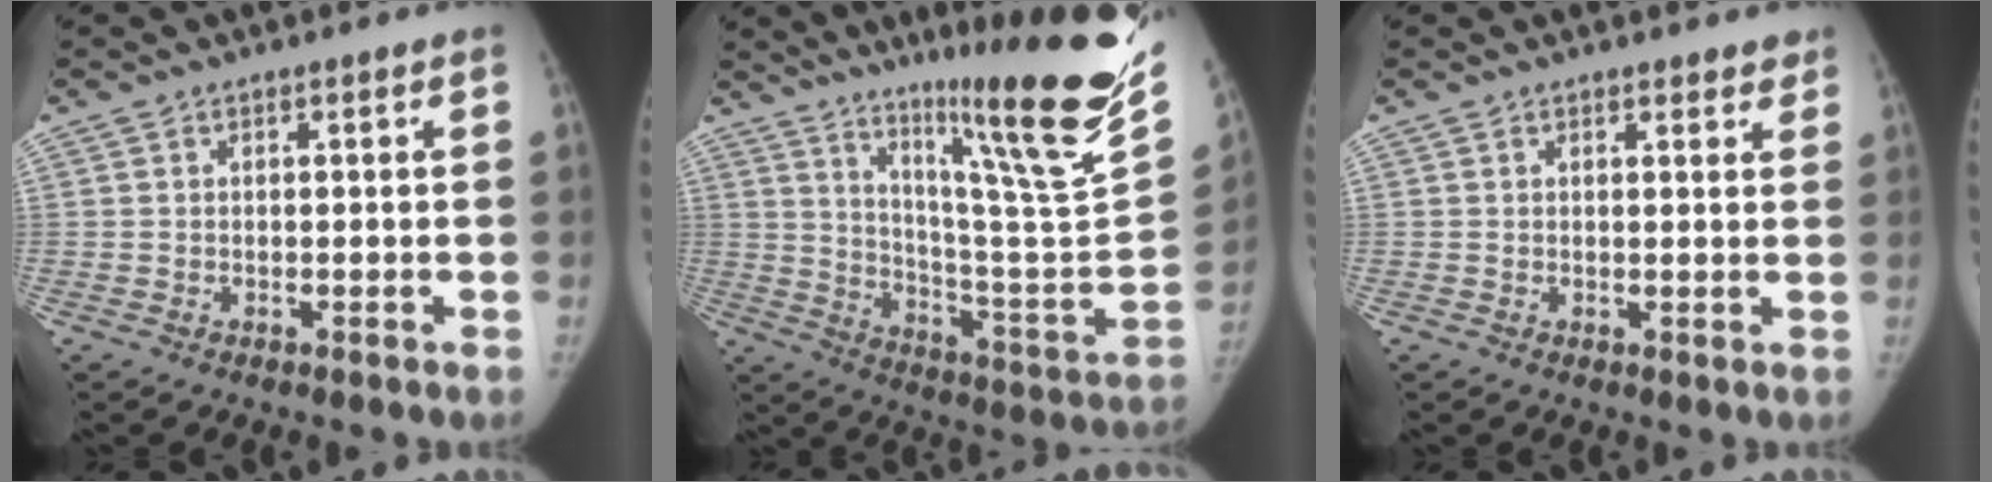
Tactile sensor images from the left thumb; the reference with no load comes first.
{"total": 29.7, "force": [20.0, 2.3, 21.8], "torque": [-0.303, -0.141, 0.301]}
{"total": 2.6, "force": [2.2, 1.0, 0.9], "torque": [0.010, -0.008, 0.021]}